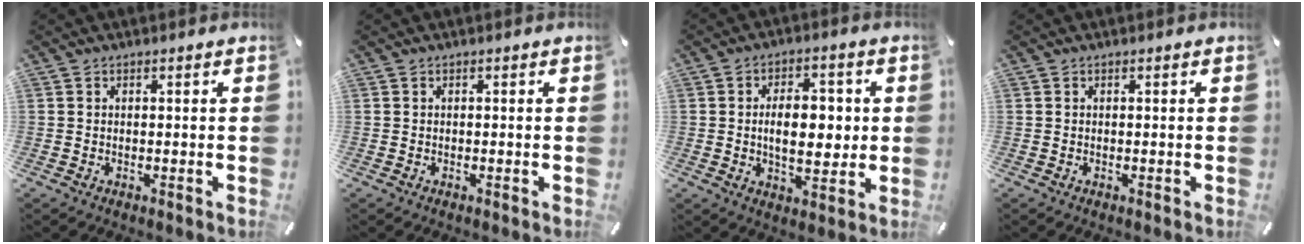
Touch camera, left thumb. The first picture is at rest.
{"total": 0.0}
{"total": 10.5, "force": [0.4, 6.2, 8.5], "torque": [-0.117, 0.006, 0.005]}
{"total": 0.0}